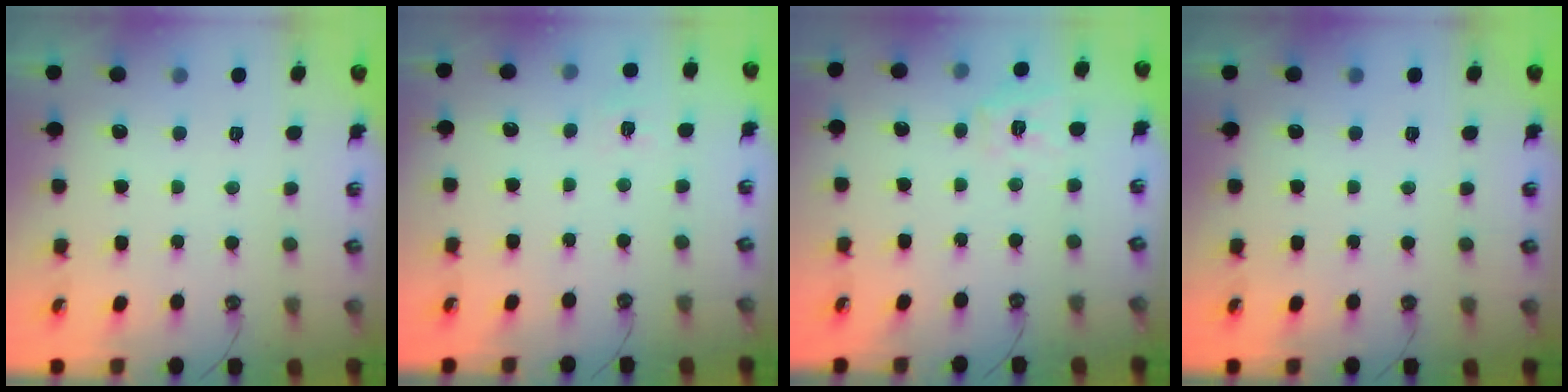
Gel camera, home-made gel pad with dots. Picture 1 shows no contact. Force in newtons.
{"total": 5.6, "press": 5.6, "slide": 0.5}
{"total": 8.5, "press": 8.5, "slide": 0.8}
{"total": 0.0}